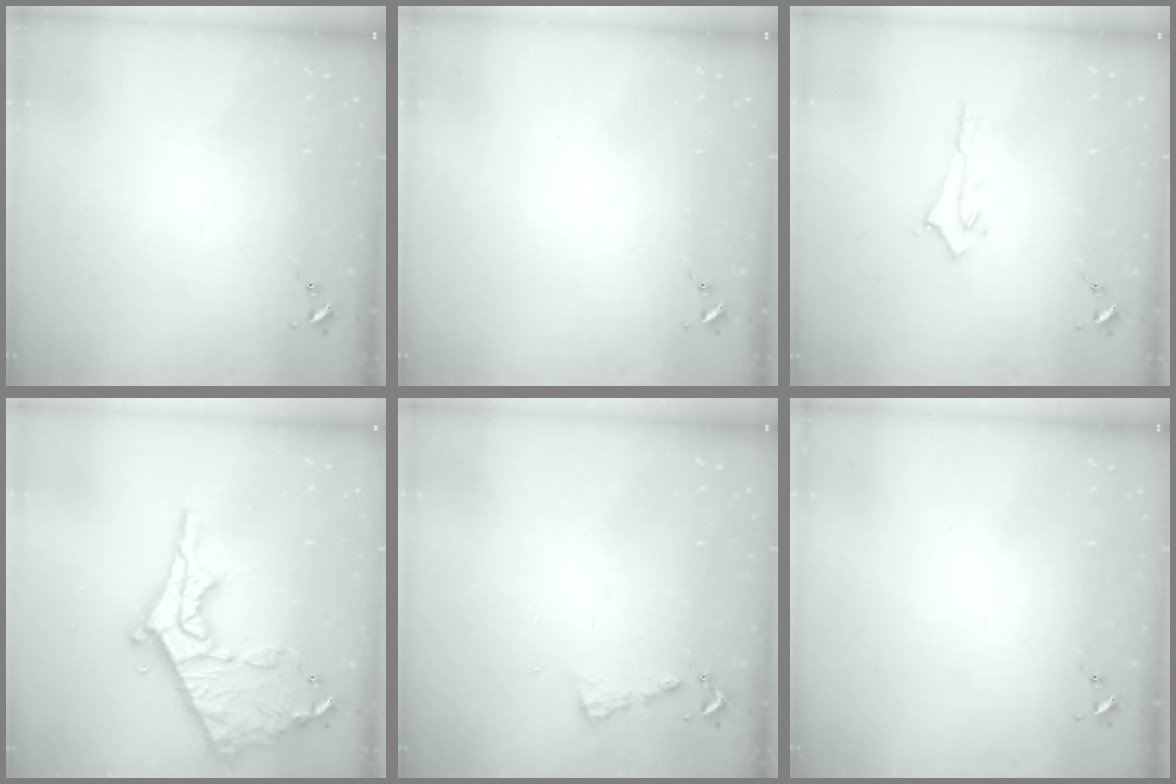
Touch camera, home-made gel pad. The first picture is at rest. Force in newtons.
{"total": 0.0}
{"total": 2.9, "press": 2.9, "slide": 0.3}
{"total": 21.0, "press": 20.9, "slide": 1.8}
{"total": 4.6, "press": 4.6, "slide": 0.4}
{"total": 0.0}